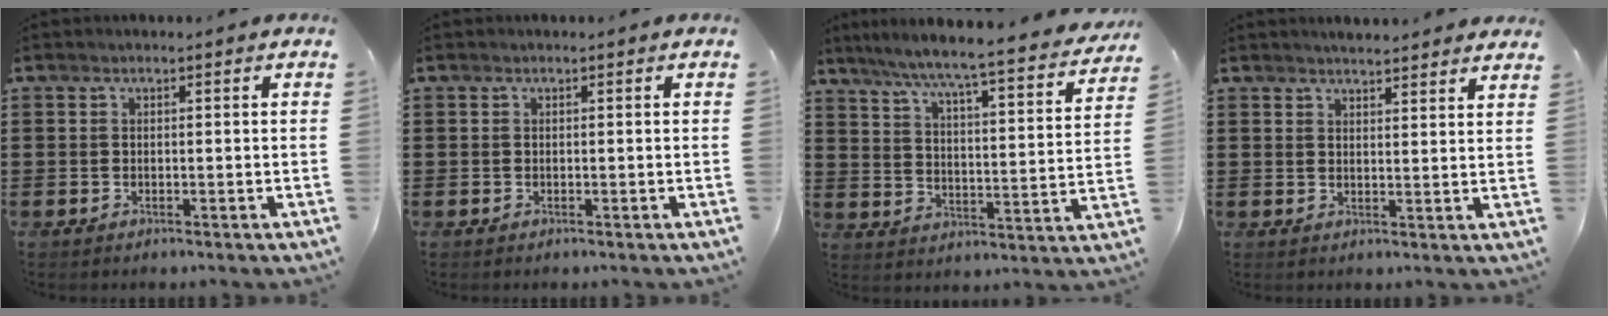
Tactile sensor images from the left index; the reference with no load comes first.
{"total": 0.0}
{"total": 6.0, "force": [5.4, -0.9, 2.4], "torque": [-0.072, -0.048, 0.083]}
{"total": 2.8, "force": [2.8, -0.1, 0.1], "torque": [-0.010, -0.007, 0.051]}